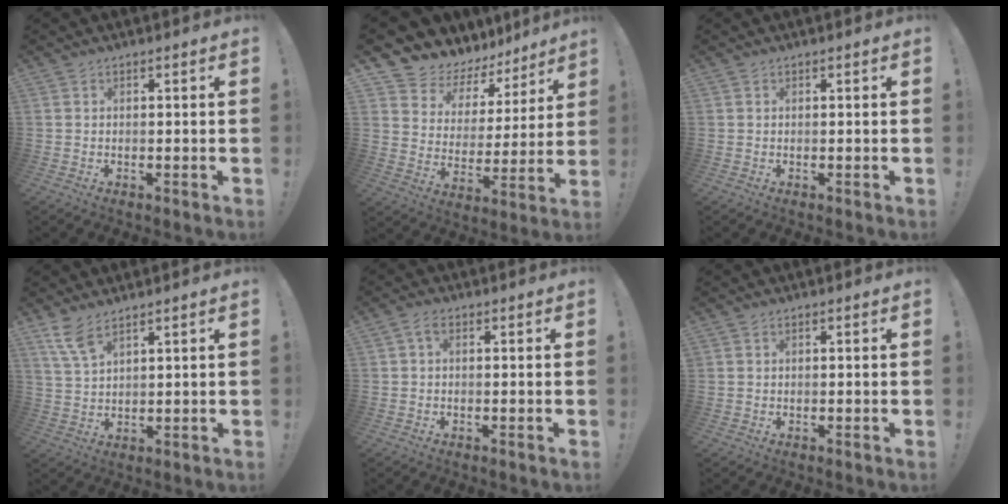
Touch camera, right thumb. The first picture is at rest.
{"total": 7.8, "force": [6.2, 4.6, 1.2], "torque": [-0.033, -0.060, 0.113]}
{"total": 0.0}
{"total": 6.5, "force": [4.8, 1.8, 3.9], "torque": [-0.068, -0.027, 0.088]}
{"total": 2.1, "force": [0.3, 1.2, 1.7], "torque": [-0.028, 0.003, 0.005]}
{"total": 0.5, "force": [0.2, 0.4, 0.1], "torque": [-0.005, 0.002, 0.005]}